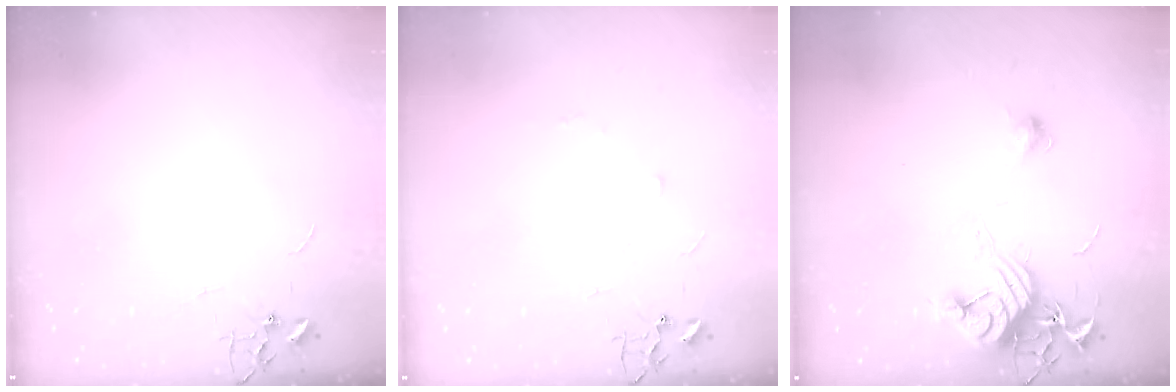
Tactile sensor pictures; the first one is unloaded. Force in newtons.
{"total": 5.3, "press": 5.2, "slide": 0.7}
{"total": 12.9, "press": 12.9, "slide": 0.5}